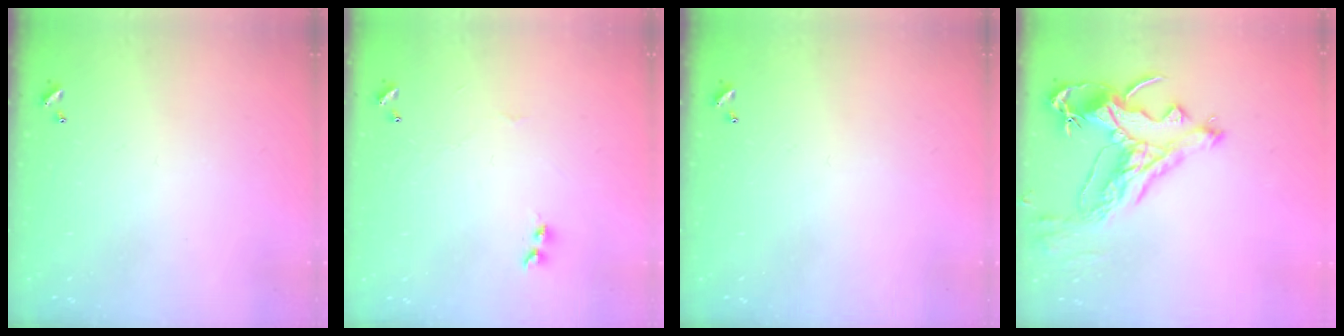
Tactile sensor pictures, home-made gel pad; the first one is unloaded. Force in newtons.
{"total": 2.0, "press": 1.9, "slide": 0.6}
{"total": 0.0}
{"total": 5.8, "press": 5.5, "slide": 1.6}